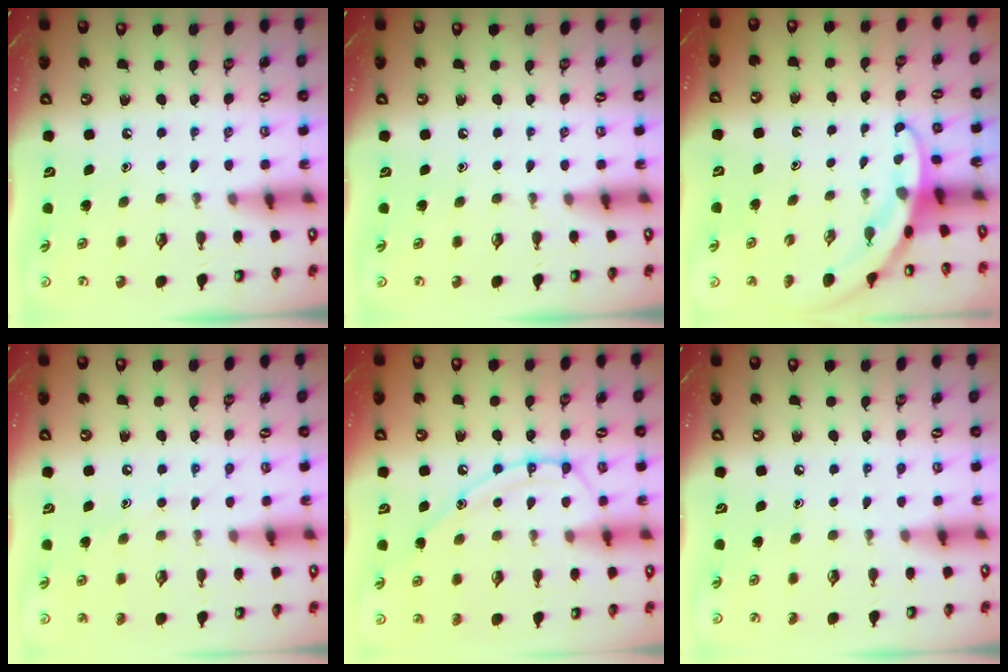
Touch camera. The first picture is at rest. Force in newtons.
{"total": 0.0}
{"total": 2.7, "press": 2.7, "slide": 0.0}
{"total": 7.3, "press": 7.2, "slide": 0.7}
{"total": 12.3, "press": 12.2, "slide": 1.0}
{"total": 2.3, "press": 2.3, "slide": 0.3}